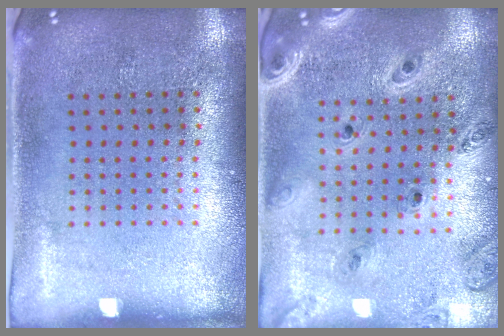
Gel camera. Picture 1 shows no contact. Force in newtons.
{"total": 1.4, "press": 1.3, "slide": 0.2}